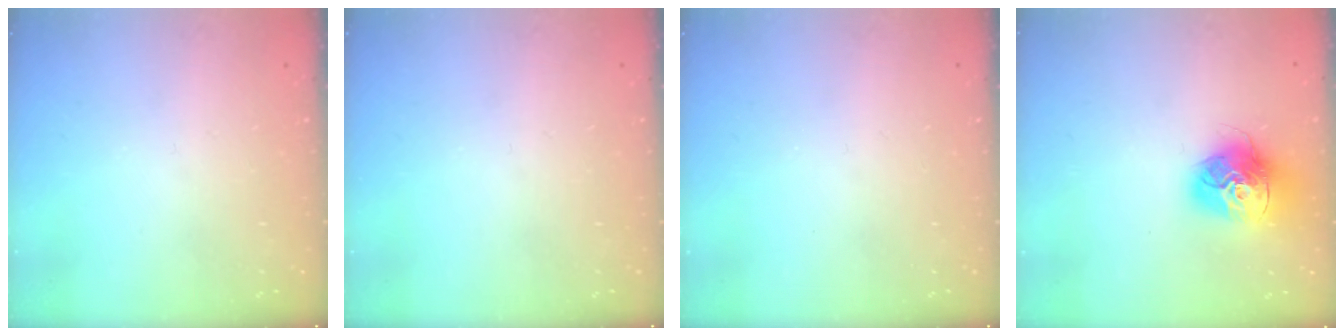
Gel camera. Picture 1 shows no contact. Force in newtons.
{"total": 0.0}
{"total": 0.0}
{"total": 15.4, "press": 15.3, "slide": 1.5}